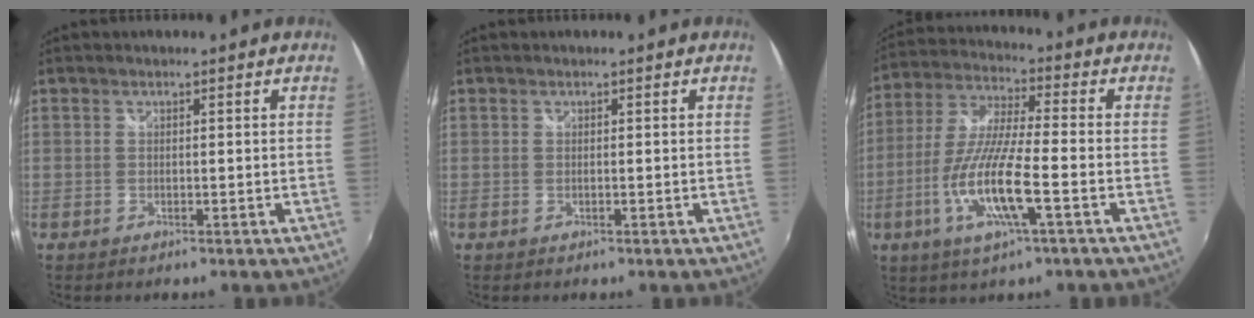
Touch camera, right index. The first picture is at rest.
{"total": 0.0}
{"total": 13.7, "force": [-4.8, 1.9, 12.7], "torque": [-0.265, -0.013, -0.092]}